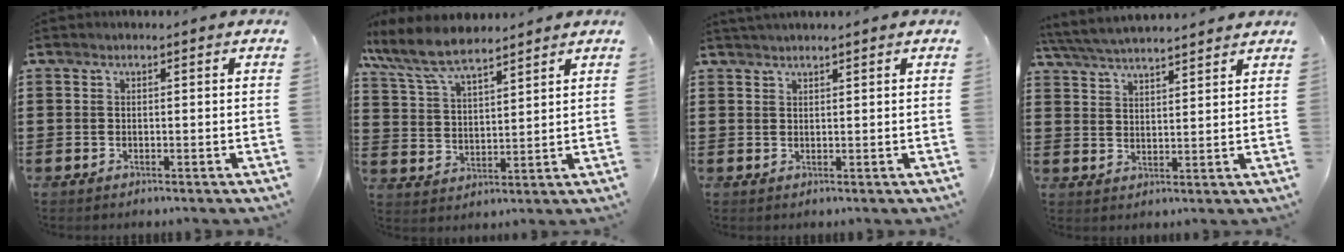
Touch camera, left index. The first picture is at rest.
{"total": 8.0, "force": [7.1, 1.7, 3.5], "torque": [-0.094, -0.022, 0.128]}
{"total": 1.3, "force": [1.2, -0.1, 0.4], "torque": [-0.009, -0.001, 0.023]}
{"total": 4.9, "force": [4.7, 0.1, 1.3], "torque": [-0.041, -0.019, 0.083]}